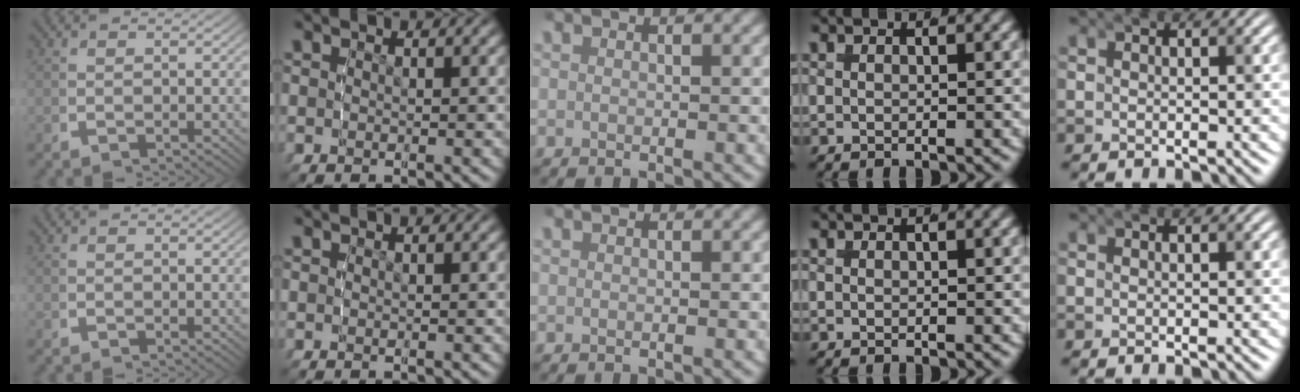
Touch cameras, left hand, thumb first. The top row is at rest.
{}